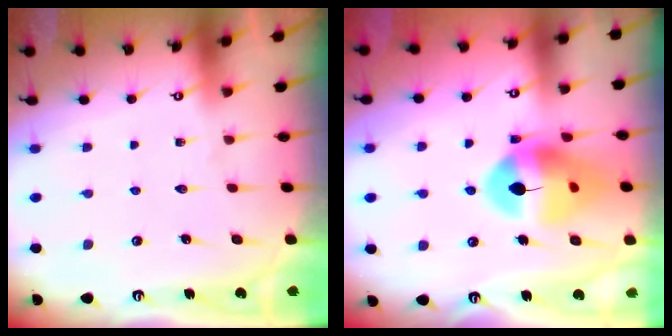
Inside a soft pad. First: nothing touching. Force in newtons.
{"total": 14.0, "press": 13.9, "slide": 1.5}